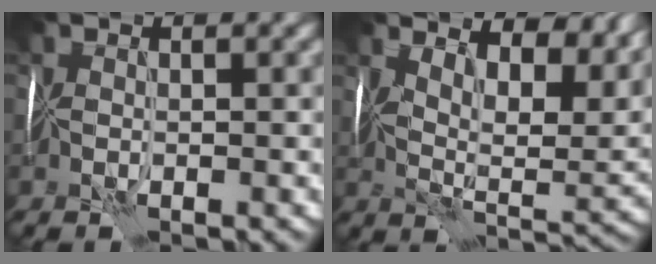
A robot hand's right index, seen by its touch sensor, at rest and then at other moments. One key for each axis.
{"total": 11.0, "fx": 7.6, "fy": 3.7, "fz": 7.0, "tx": -0.126, "ty": 0.005, "tz": 0.119}